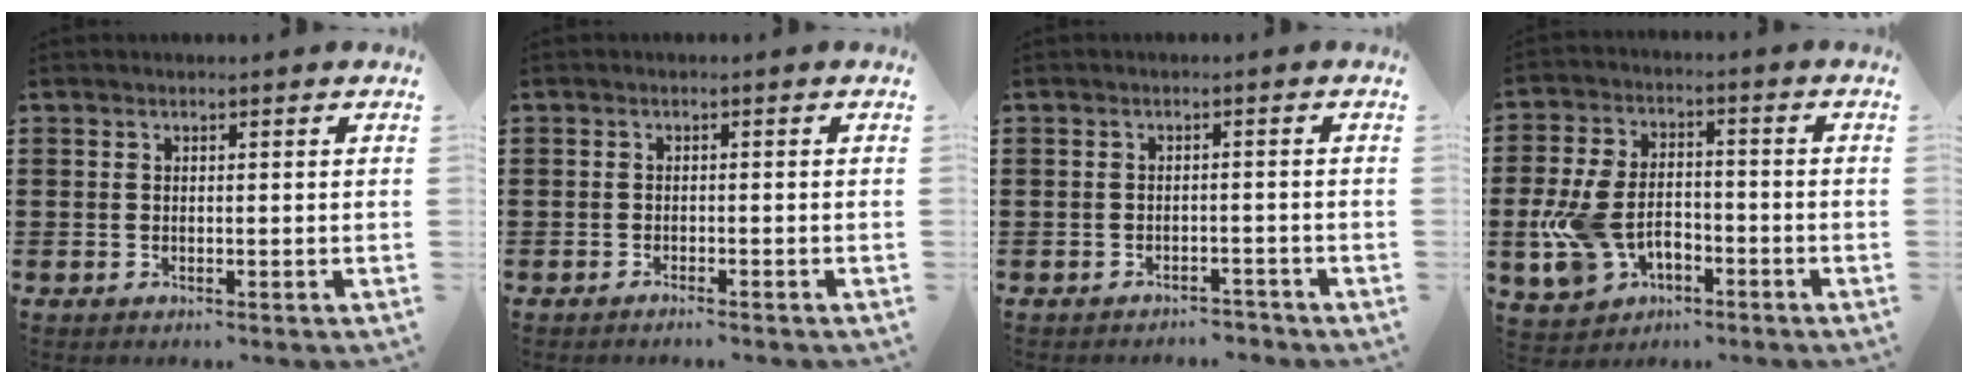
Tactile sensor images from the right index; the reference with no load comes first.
{"total": 1.1, "force": [-1.0, -0.1, 0.2], "torque": [-0.006, -0.002, -0.021]}
{"total": 1.7, "force": [-1.7, 0.3, 0.1], "torque": [-0.009, 0.002, -0.036]}
{"total": 8.4, "force": [-2.8, 5.3, 5.8], "torque": [-0.151, 0.005, -0.058]}